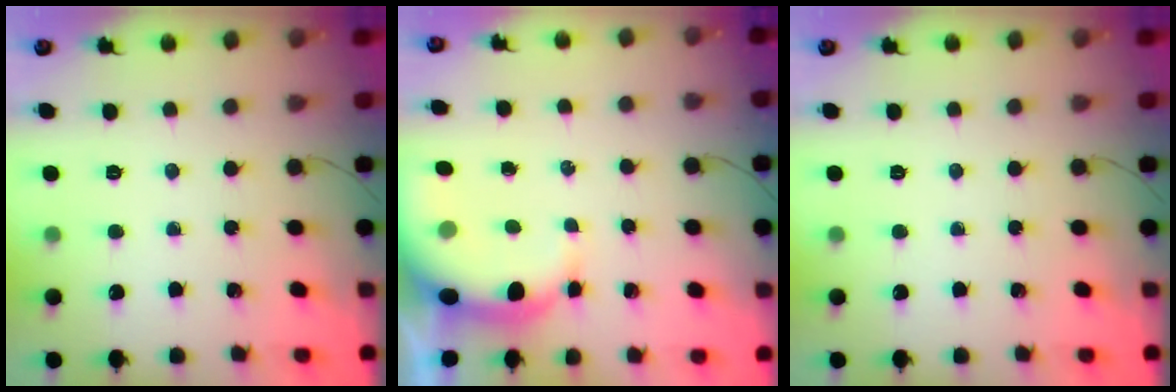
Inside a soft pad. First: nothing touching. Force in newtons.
{"total": 6.2, "press": 6.0, "slide": 1.3}
{"total": 0.0}